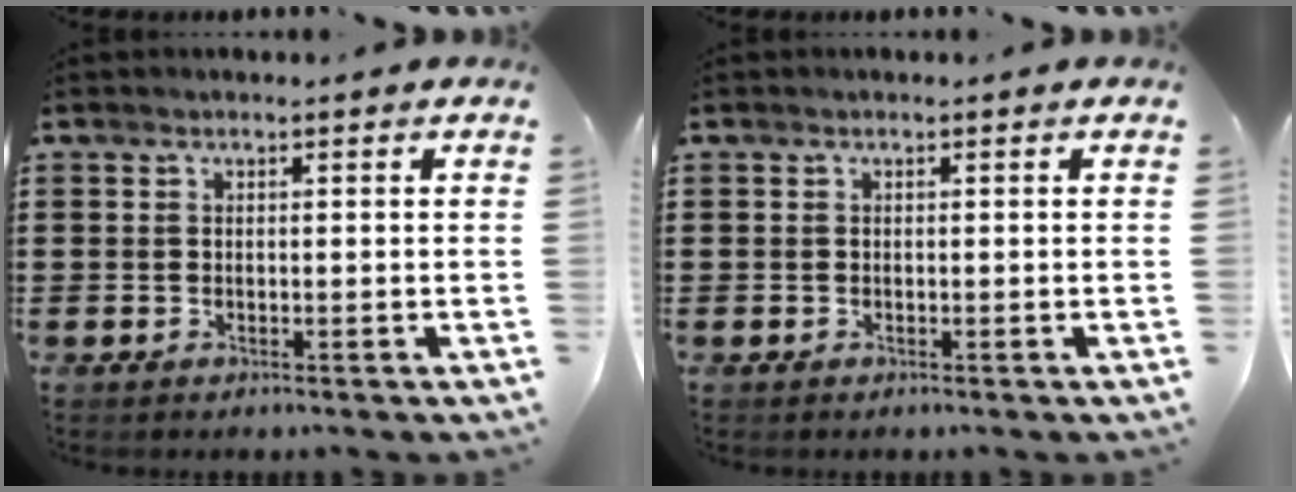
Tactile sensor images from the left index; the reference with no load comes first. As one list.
[{"total": 0.0}]